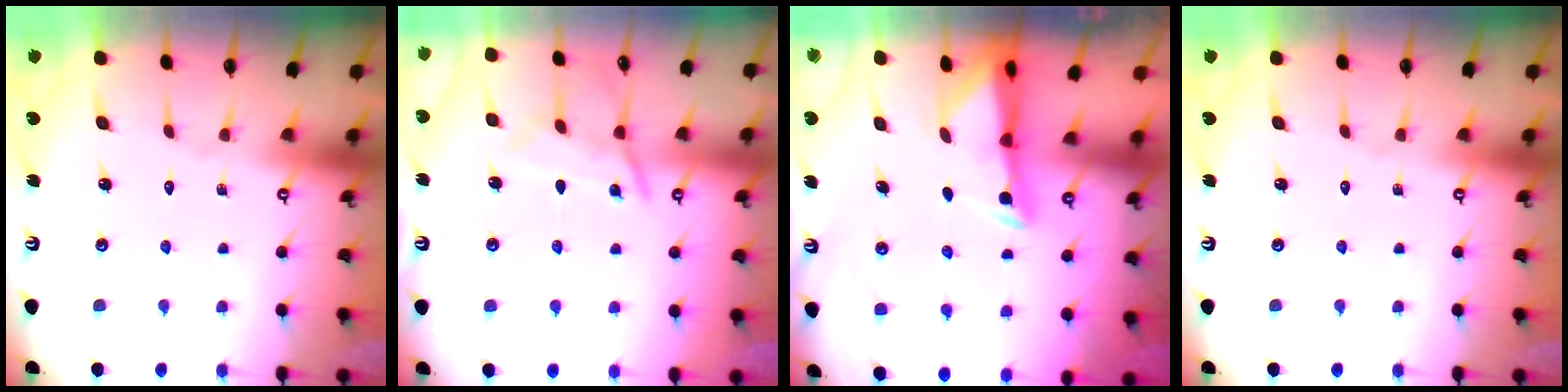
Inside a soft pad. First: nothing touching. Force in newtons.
{"total": 7.8, "press": 7.8, "slide": 0.2}
{"total": 3.1, "press": 3.1, "slide": 0.5}
{"total": 0.0}